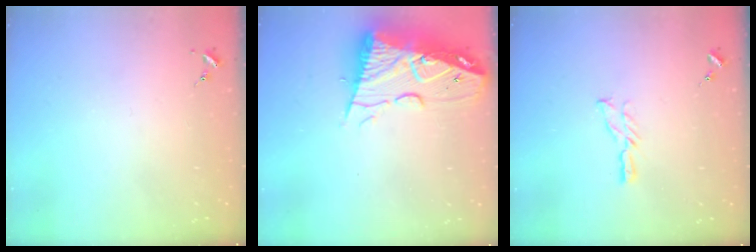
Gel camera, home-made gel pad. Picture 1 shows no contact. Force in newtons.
{"total": 15.5, "press": 15.4, "slide": 1.4}
{"total": 5.0, "press": 5.0, "slide": 0.5}